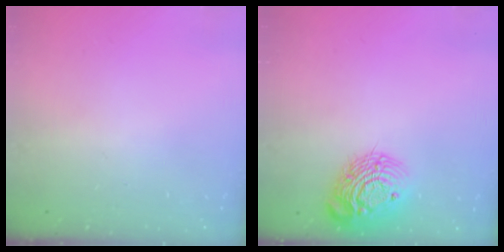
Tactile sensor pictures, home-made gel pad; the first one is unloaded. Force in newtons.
{"total": 15.8, "press": 15.7, "slide": 1.3}